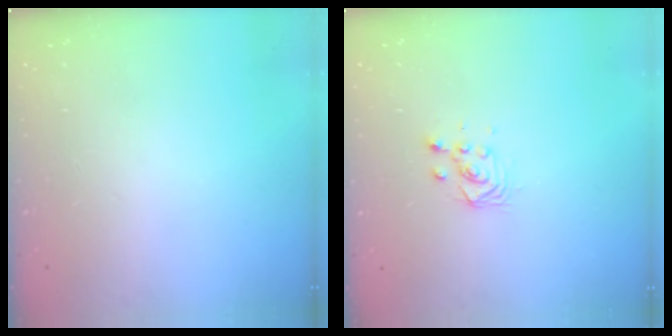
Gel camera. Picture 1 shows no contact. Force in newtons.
{"total": 3.7, "press": 3.4, "slide": 1.4}